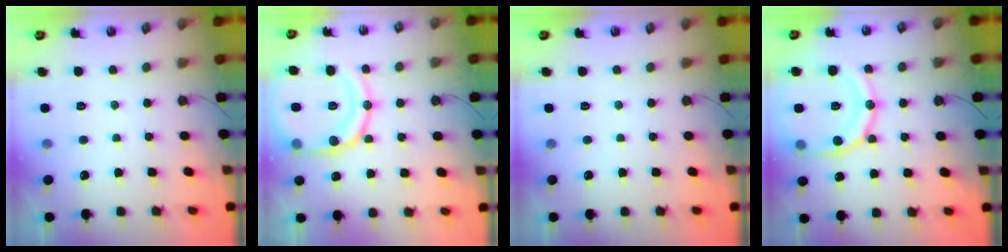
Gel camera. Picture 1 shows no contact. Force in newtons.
{"total": 17.8, "press": 17.8, "slide": 1.5}
{"total": 0.0}
{"total": 17.8, "press": 17.7, "slide": 1.9}